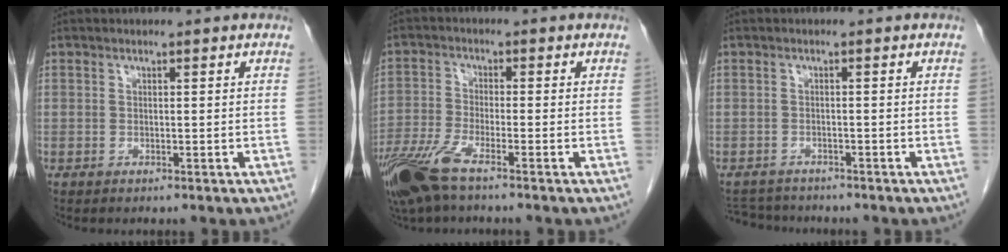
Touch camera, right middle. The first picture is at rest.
{"total": 8.3, "force": [-5.7, 1.4, 5.8], "torque": [-0.126, -0.017, -0.115]}
{"total": 4.9, "force": [-4.7, 1.2, 0.6], "torque": [-0.009, -0.007, -0.077]}